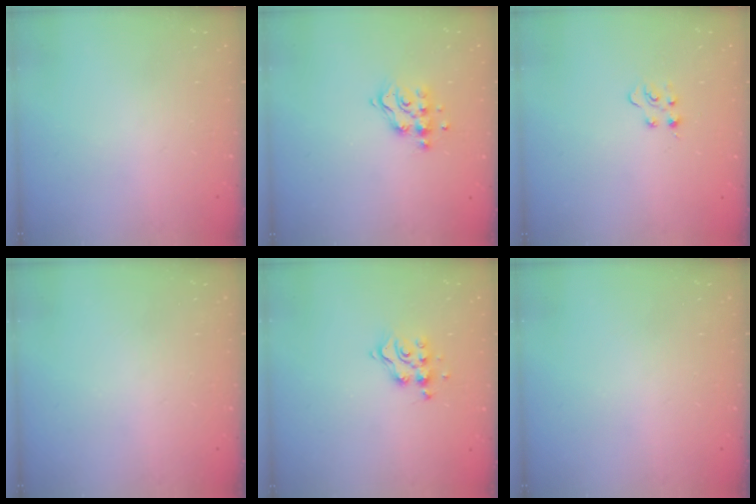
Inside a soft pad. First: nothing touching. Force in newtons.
{"total": 10.0, "press": 9.9, "slide": 0.8}
{"total": 2.9, "press": 2.9, "slide": 0.3}
{"total": 0.0}
{"total": 8.5, "press": 8.5, "slide": 0.4}
{"total": 0.0}